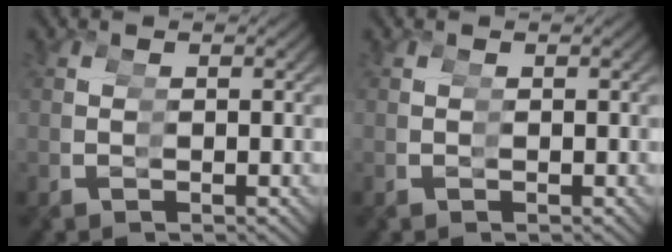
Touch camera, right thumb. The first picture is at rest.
{"total": 0.0}